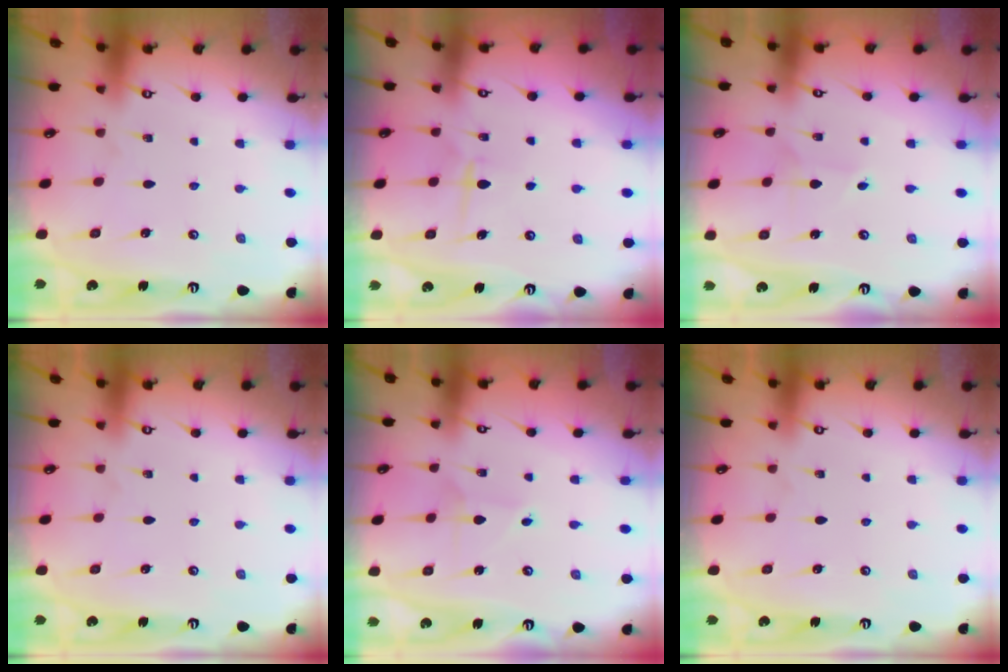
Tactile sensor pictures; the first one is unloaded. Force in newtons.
{"total": 6.0, "press": 5.9, "slide": 1.2}
{"total": 2.4, "press": 2.3, "slide": 0.2}
{"total": 0.0}
{"total": 4.0, "press": 4.0, "slide": 0.4}
{"total": 0.0}